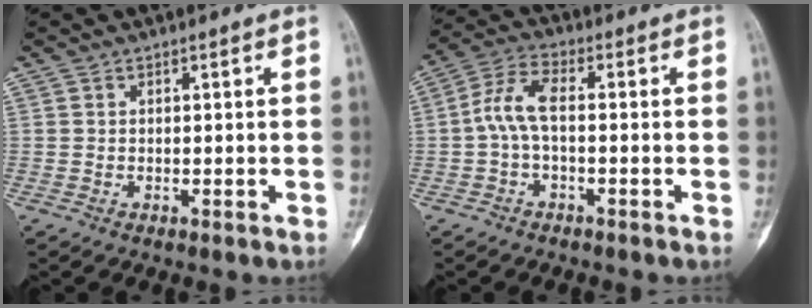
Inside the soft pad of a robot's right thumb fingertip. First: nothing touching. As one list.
[{"total": 6.4, "force": [-0.6, 2.6, 5.8], "torque": [-0.128, 0.025, -0.020]}]